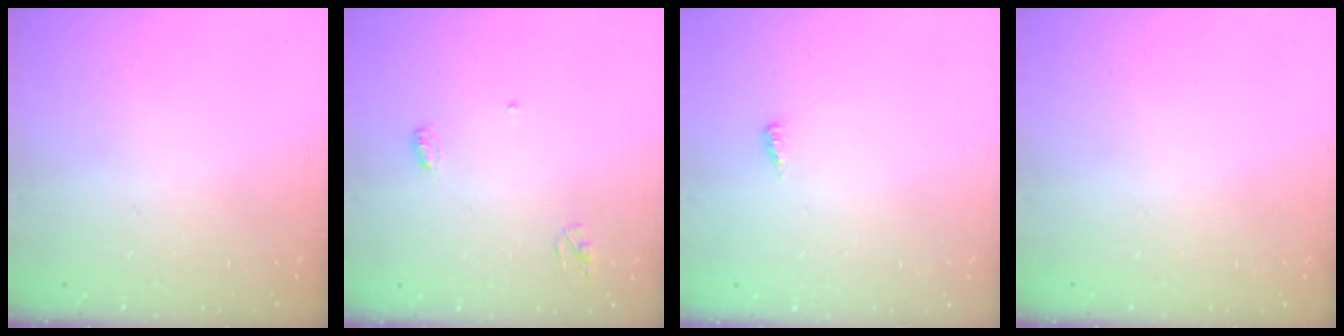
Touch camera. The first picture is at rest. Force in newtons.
{"total": 3.5, "press": 3.5, "slide": 0.2}
{"total": 3.7, "press": 3.7, "slide": 0.5}
{"total": 0.0}